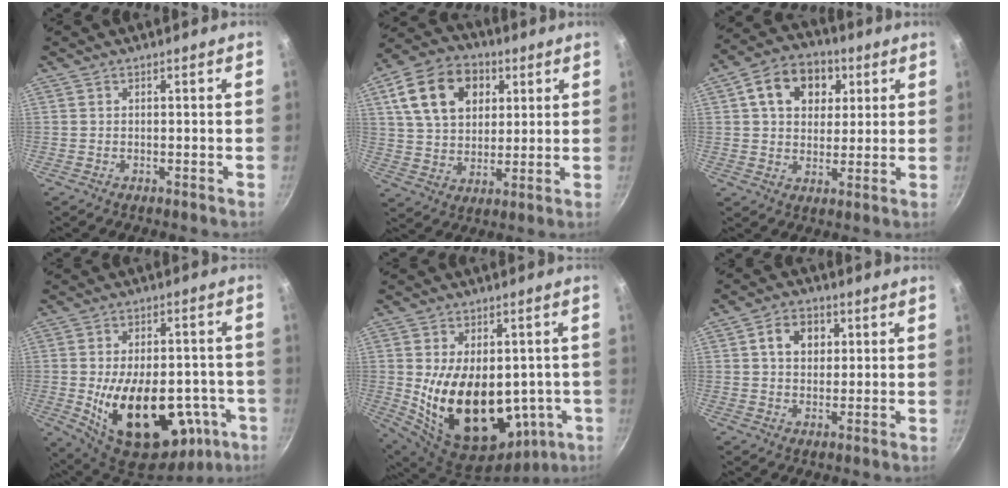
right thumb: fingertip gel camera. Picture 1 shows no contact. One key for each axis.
{"total": 16.3, "fx": 5.8, "fy": 11.6, "fz": 9.8, "tx": -0.150, "ty": -0.001, "tz": 0.094}
{"total": 12.6, "fx": 4.3, "fy": 9.4, "fz": 7.2, "tx": -0.091, "ty": 0.005, "tz": 0.059}
{"total": 25.5, "fx": -6.9, "fy": 14.7, "fz": 19.6, "tx": -0.280, "ty": 0.011, "tz": -0.077}
{"total": 22.8, "fx": -2.1, "fy": 14.3, "fz": 17.6, "tx": -0.274, "ty": -0.011, "tz": -0.003}
{"total": 6.6, "fx": 1.8, "fy": 5.1, "fz": 3.8, "tx": -0.040, "ty": 0.005, "tz": 0.025}